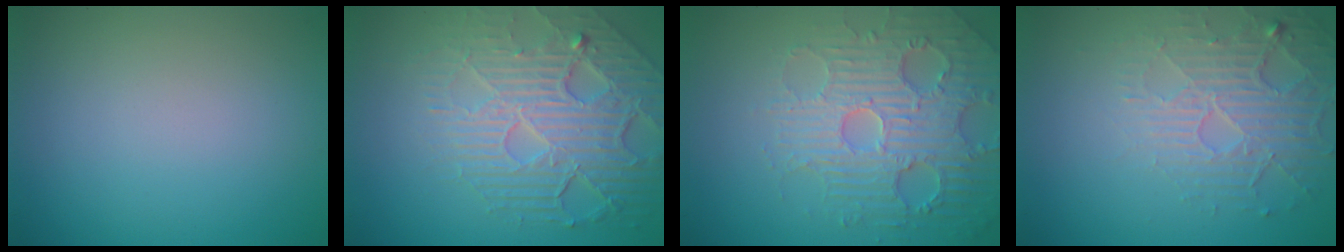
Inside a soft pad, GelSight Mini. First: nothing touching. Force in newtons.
{"total": 7.5, "press": 5.4, "slide": 5.3}
{"total": 5.0, "press": 4.9, "slide": 1.2}
{"total": 5.2, "press": 3.3, "slide": 4.1}